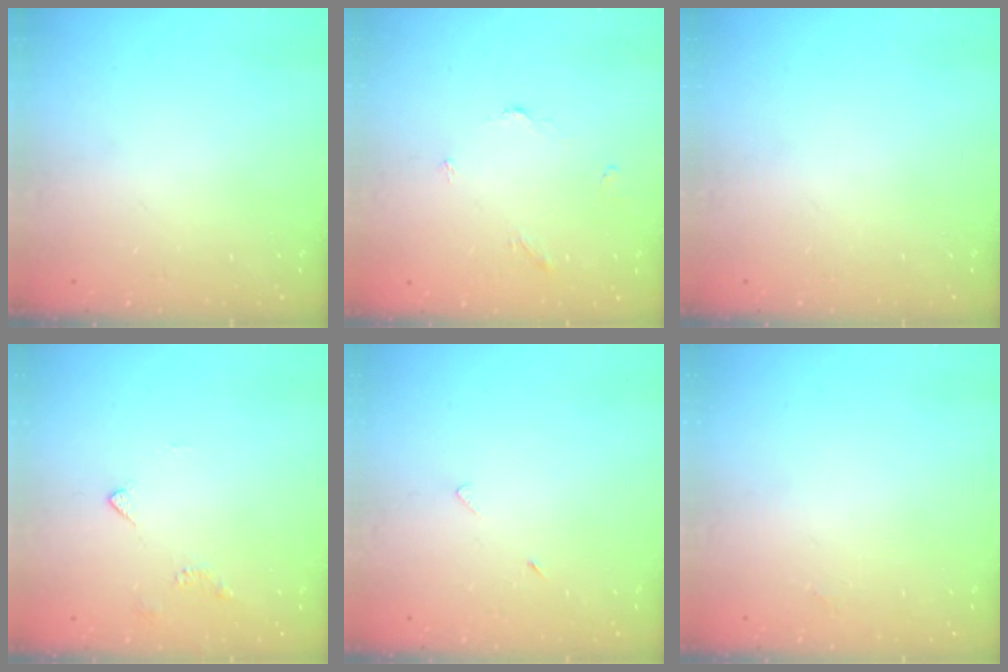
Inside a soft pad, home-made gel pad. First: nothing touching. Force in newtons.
{"total": 2.9, "press": 2.9, "slide": 0.5}
{"total": 0.0}
{"total": 4.2, "press": 4.1, "slide": 0.9}
{"total": 4.8, "press": 4.8, "slide": 0.6}
{"total": 2.0, "press": 2.0, "slide": 0.2}